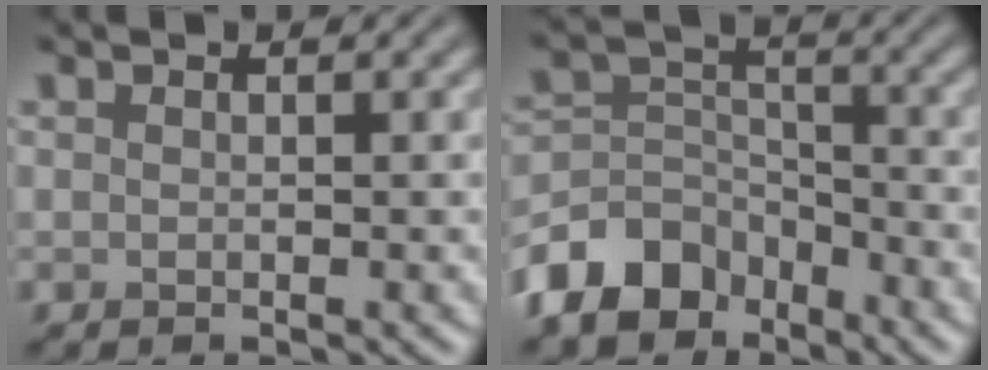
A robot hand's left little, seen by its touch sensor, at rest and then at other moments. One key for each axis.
{"total": 7.1, "fx": -5.1, "fy": 4.3, "fz": 2.5, "tx": -0.039, "ty": 0.001, "tz": -0.110}